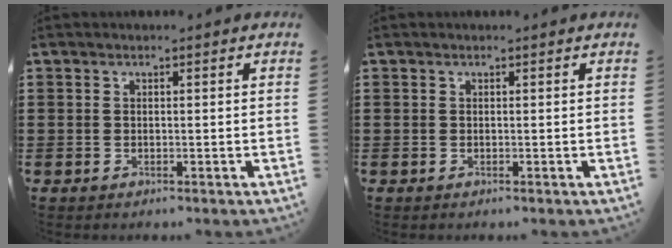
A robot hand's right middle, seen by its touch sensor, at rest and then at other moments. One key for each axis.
{"total": 0.0}